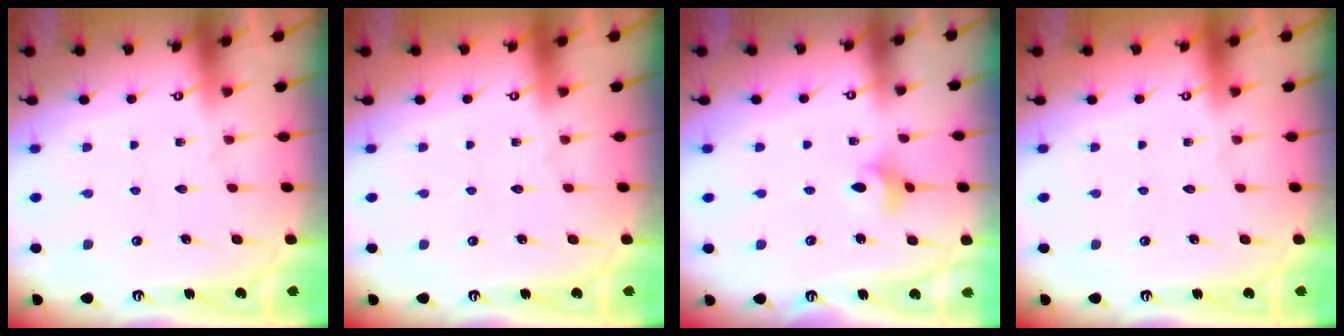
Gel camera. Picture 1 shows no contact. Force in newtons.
{"total": 0.0}
{"total": 4.7, "press": 4.7, "slide": 0.5}
{"total": 0.0}